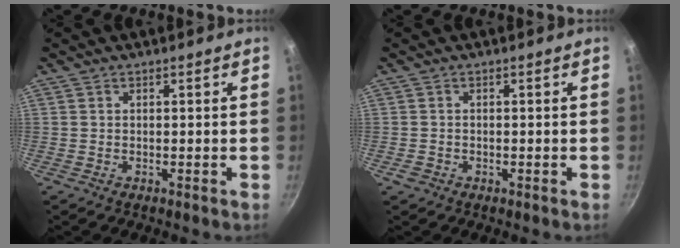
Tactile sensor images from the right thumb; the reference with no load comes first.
{"total": 1.3, "force": [-0.6, 1.0, 0.5], "torque": [-0.010, 0.002, -0.008]}